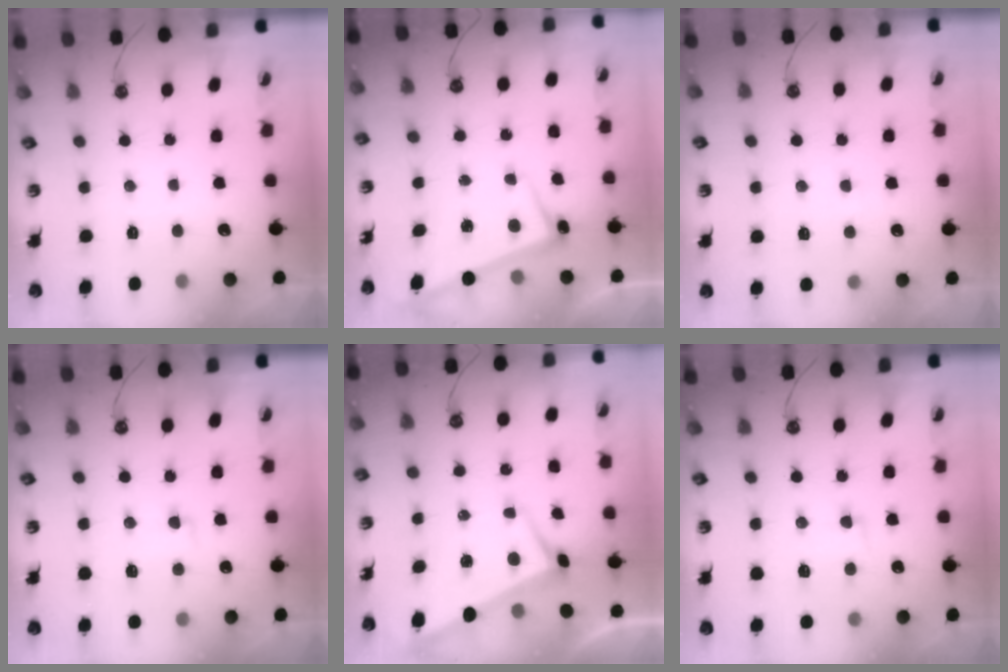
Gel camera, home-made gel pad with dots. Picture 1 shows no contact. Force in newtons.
{"total": 2.5, "press": 2.4, "slide": 0.5}
{"total": 3.0, "press": 3.0, "slide": 0.5}
{"total": 1.2, "press": 0.2, "slide": 1.1}
{"total": 2.7, "press": 2.5, "slide": 0.9}
{"total": 1.5, "press": 0.3, "slide": 1.5}